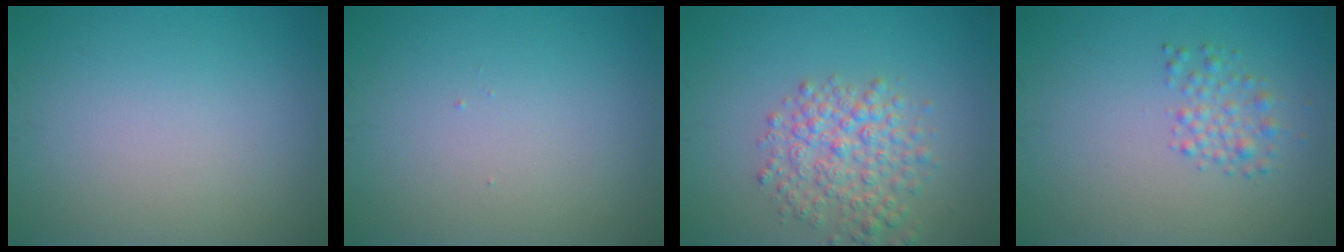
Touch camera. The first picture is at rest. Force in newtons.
{"total": 0.0}
{"total": 4.1, "press": 4.1, "slide": 0.2}
{"total": 1.9, "press": 1.9, "slide": 0.0}